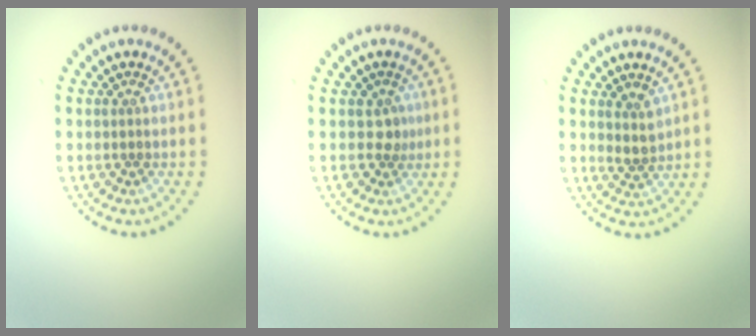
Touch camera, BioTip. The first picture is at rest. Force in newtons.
{"total": 1.3, "press": 1.1, "slide": 0.8}
{"total": 1.8, "press": 1.4, "slide": 1.1}